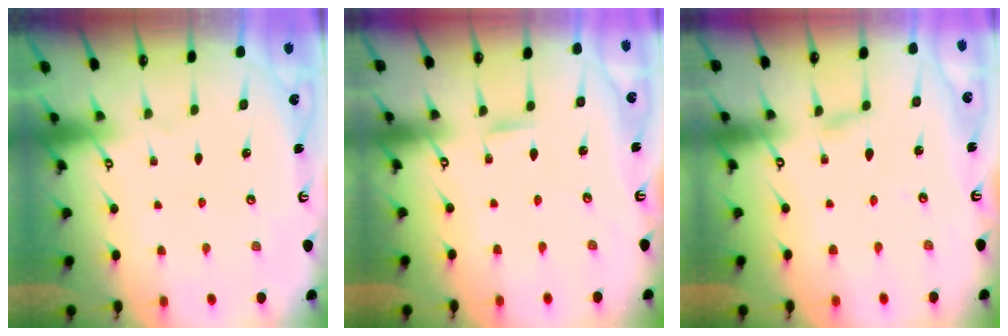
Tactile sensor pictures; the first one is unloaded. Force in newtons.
{"total": 2.5, "press": 2.5, "slide": 0.3}
{"total": 2.4, "press": 2.4, "slide": 0.3}